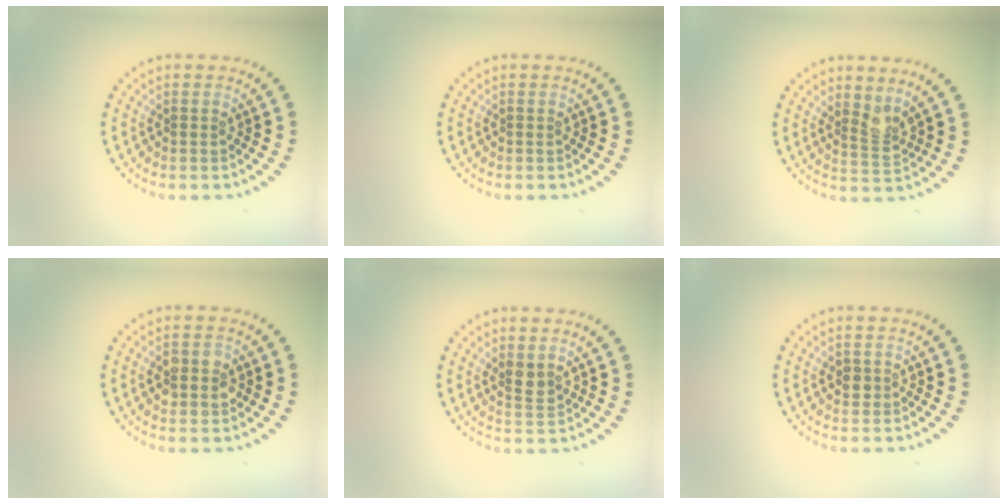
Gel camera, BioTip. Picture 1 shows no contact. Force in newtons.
{"total": 0.0}
{"total": 2.0, "press": 1.5, "slide": 1.4}
{"total": 2.5, "press": 2.5, "slide": 0.3}
{"total": 1.7, "press": 1.5, "slide": 0.9}
{"total": 1.1, "press": 1.0, "slide": 0.3}